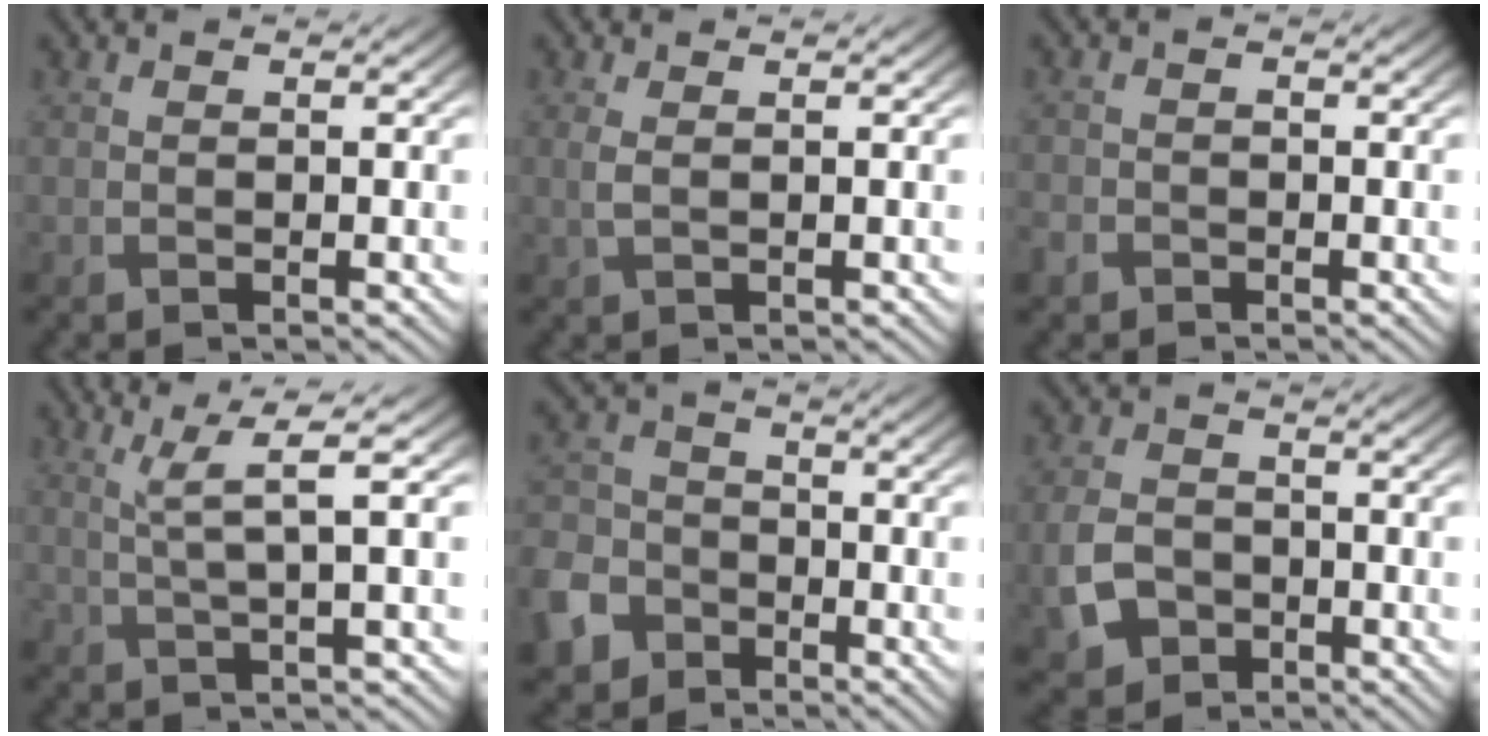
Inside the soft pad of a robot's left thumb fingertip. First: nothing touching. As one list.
[{"total": 1.3, "force": [0.2, 0.5, 1.2], "torque": [-0.036, 0.003, 0.007]}, {"total": 2.1, "force": [-1.5, 1.3, 0.5], "torque": [-0.015, -0.003, -0.037]}, {"total": 3.9, "force": [1.4, 0.2, 3.7], "torque": [-0.079, 0.008, 0.031]}, {"total": 9.7, "force": [-5.7, 7.1, 3.4], "torque": [-0.104, -0.033, -0.124]}, {"total": 5.8, "force": [-2.3, 4.3, 3.0], "torque": [-0.087, -0.009, -0.048]}]